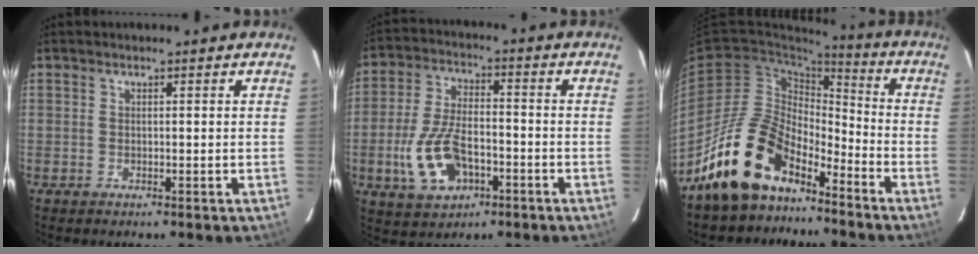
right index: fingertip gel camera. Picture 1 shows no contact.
{"total": 12.7, "force": [-4.6, 7.1, 9.5], "torque": [-0.207, 0.000, -0.074]}
{"total": 15.9, "force": [-11.9, 7.4, 7.4], "torque": [-0.143, 0.022, -0.210]}